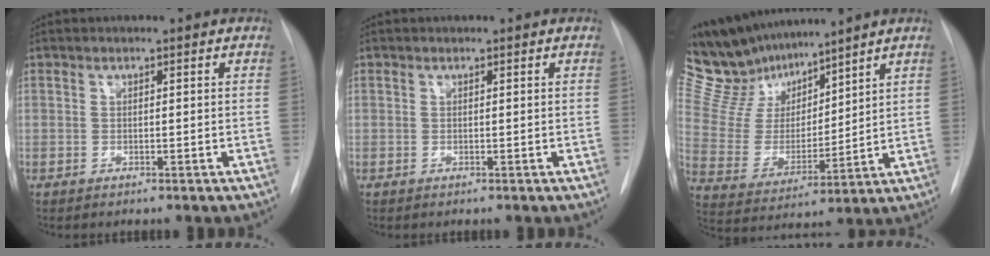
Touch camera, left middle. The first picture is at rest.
{"total": 0.0}
{"total": 14.6, "force": [13.0, 4.6, 4.8], "torque": [-0.107, 0.010, 0.256]}